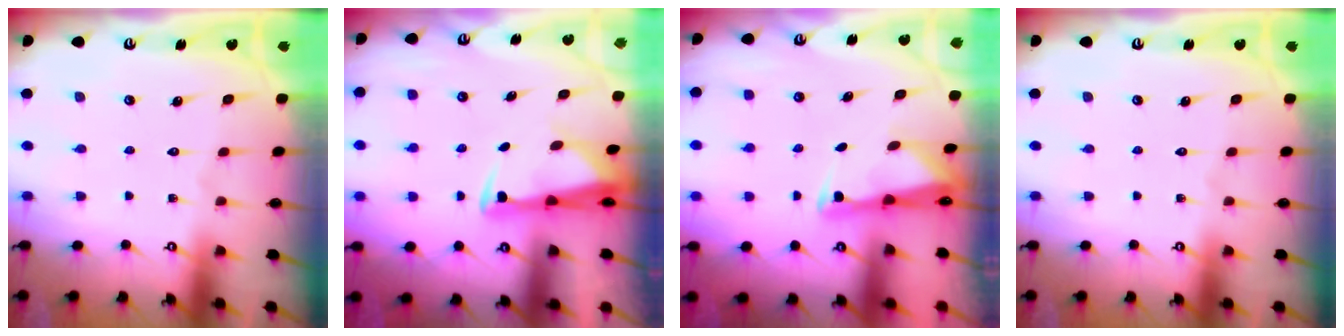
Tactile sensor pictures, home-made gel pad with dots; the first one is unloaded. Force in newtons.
{"total": 2.9, "press": 2.7, "slide": 0.9}
{"total": 2.5, "press": 2.5, "slide": 0.3}
{"total": 0.0}